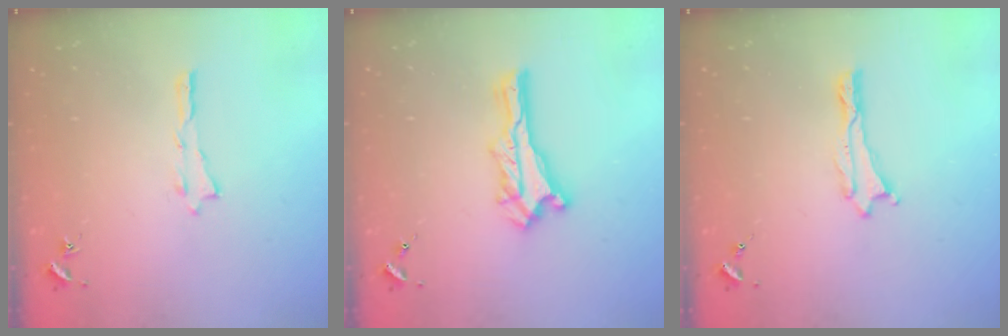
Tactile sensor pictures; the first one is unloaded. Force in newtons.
{"total": 0.6, "press": 0.5, "slide": 0.2}
{"total": 0.0}